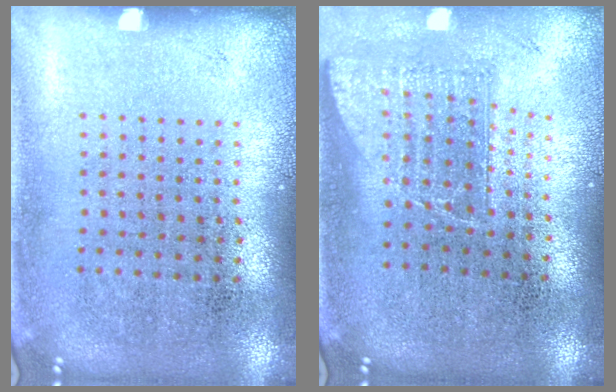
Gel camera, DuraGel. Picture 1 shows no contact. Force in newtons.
{"total": 1.5, "press": 1.2, "slide": 0.9}